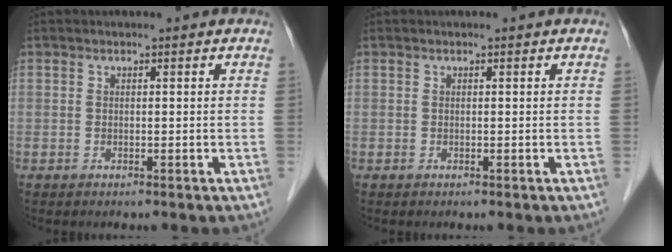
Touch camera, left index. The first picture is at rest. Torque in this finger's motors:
{"motor_torque": [0.02, 0.01, -0.01, 0.00]}